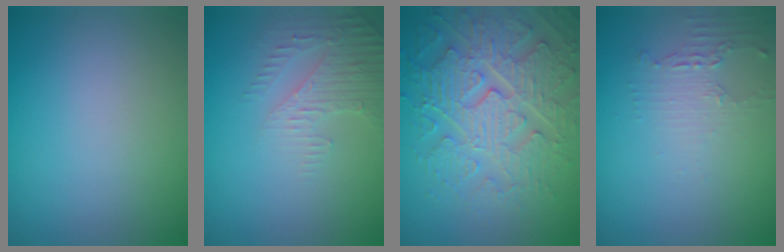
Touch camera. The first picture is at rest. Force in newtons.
{"total": 3.0, "press": 2.9, "slide": 0.8}
{"total": 6.8, "press": 5.8, "slide": 3.6}
{"total": 2.0, "press": 1.4, "slide": 1.5}